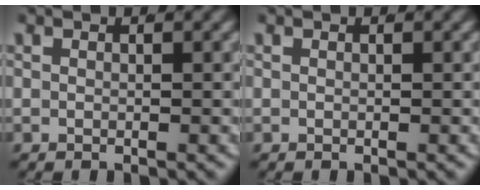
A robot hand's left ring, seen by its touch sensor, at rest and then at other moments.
{"total": 0.0}